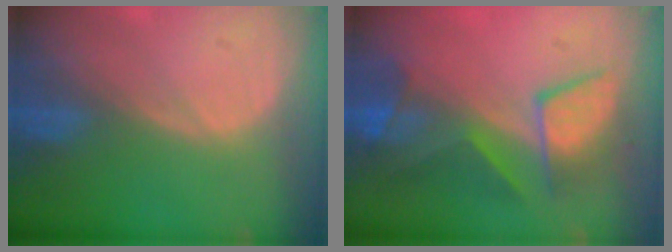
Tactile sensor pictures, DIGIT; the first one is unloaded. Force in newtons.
{"total": 7.8, "press": 7.7, "slide": 1.2}